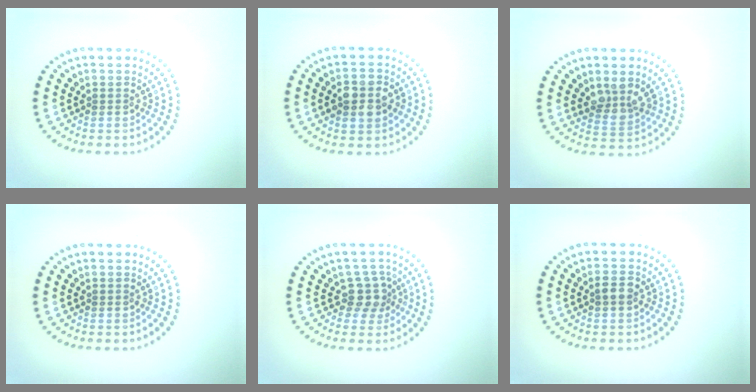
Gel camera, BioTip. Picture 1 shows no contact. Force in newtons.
{"total": 4.0, "press": 4.0, "slide": 0.0}
{"total": 2.8, "press": 2.2, "slide": 1.6}
{"total": 0.0}
{"total": 2.4, "press": 2.0, "slide": 1.4}
{"total": 1.7, "press": 1.7, "slide": 0.1}